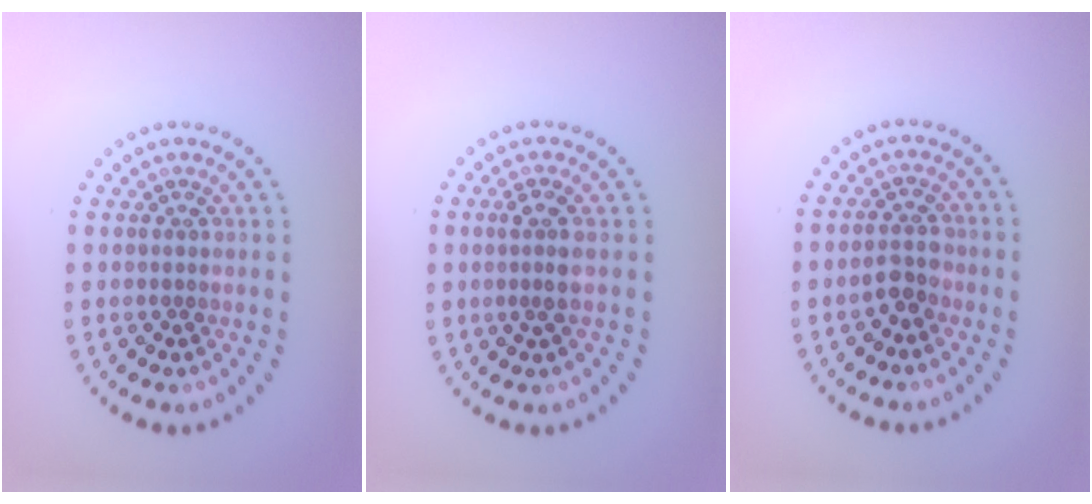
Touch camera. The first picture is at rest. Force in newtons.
{"total": 1.8, "press": 1.5, "slide": 1.0}
{"total": 2.2, "press": 2.1, "slide": 0.7}